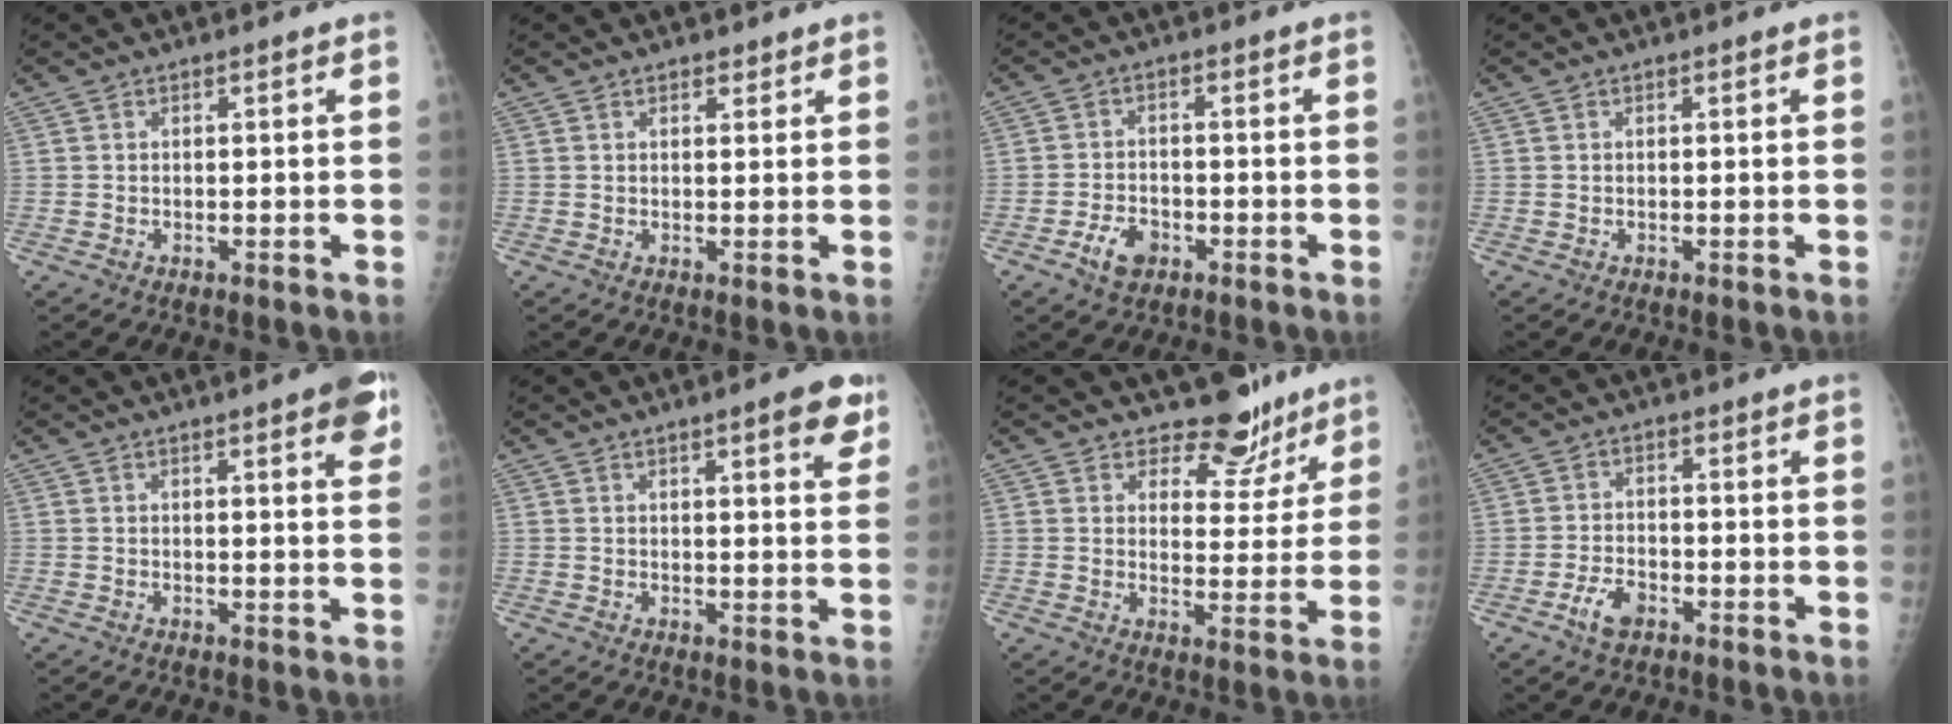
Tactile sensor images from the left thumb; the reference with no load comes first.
{"total": 1.5, "force": [1.2, 0.8, 0.4], "torque": [0.004, -0.007, 0.015]}
{"total": 4.8, "force": [-2.4, 3.2, 2.7], "torque": [-0.039, 0.013, -0.040]}
{"total": 0.0}
{"total": 6.9, "force": [3.7, 1.5, 5.7], "torque": [-0.057, -0.009, 0.041]}
{"total": 6.8, "force": [4.0, 1.5, 5.3], "torque": [-0.056, -0.017, 0.048]}
{"total": 8.5, "force": [7.1, 4.4, 1.5], "torque": [0.014, -0.056, 0.098]}
{"total": 4.3, "force": [-2.3, 2.5, 2.7], "torque": [-0.047, 0.013, -0.042]}